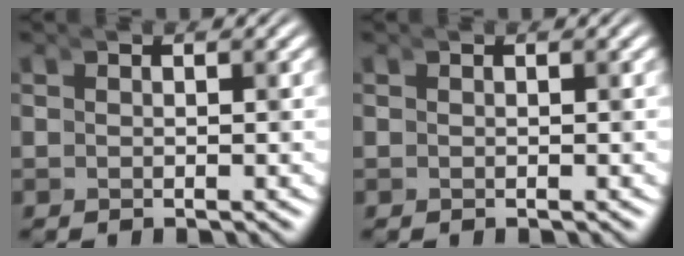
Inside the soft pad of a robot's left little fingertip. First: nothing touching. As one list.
[{"total": 0.0}]